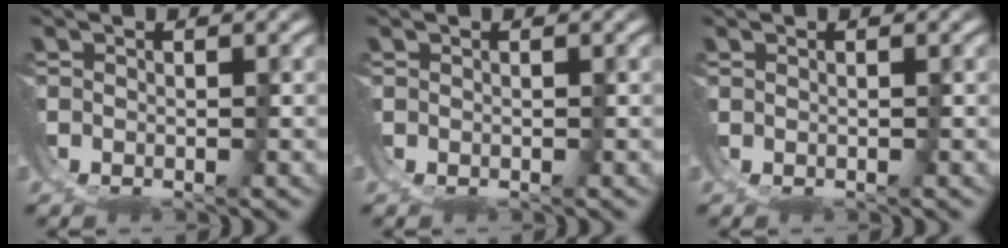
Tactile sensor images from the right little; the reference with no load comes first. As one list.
[{"total": 0.0}, {"total": 0.6, "force": [0.1, -0.5, -0.1], "torque": [0.006, 0.002, 0.003]}]